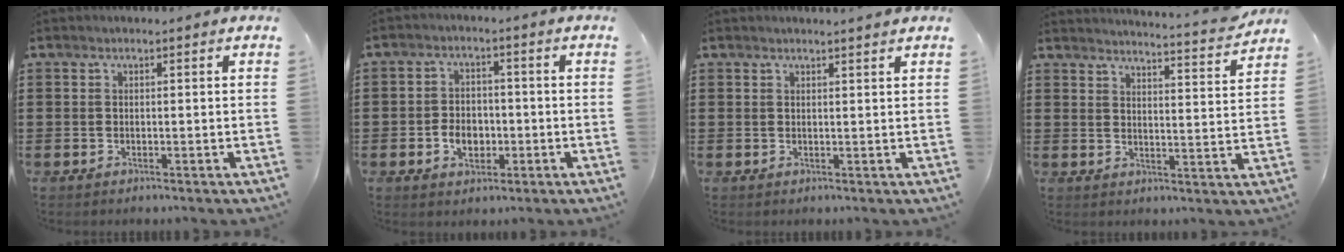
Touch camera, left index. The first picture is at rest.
{"total": 4.4, "force": [-1.4, 3.2, 2.6], "torque": [-0.045, 0.001, -0.029]}
{"total": 1.4, "force": [1.3, -0.2, 0.4], "torque": [-0.008, -0.002, 0.025]}
{"total": 4.3, "force": [4.1, -0.6, 1.1], "torque": [-0.031, -0.034, 0.068]}